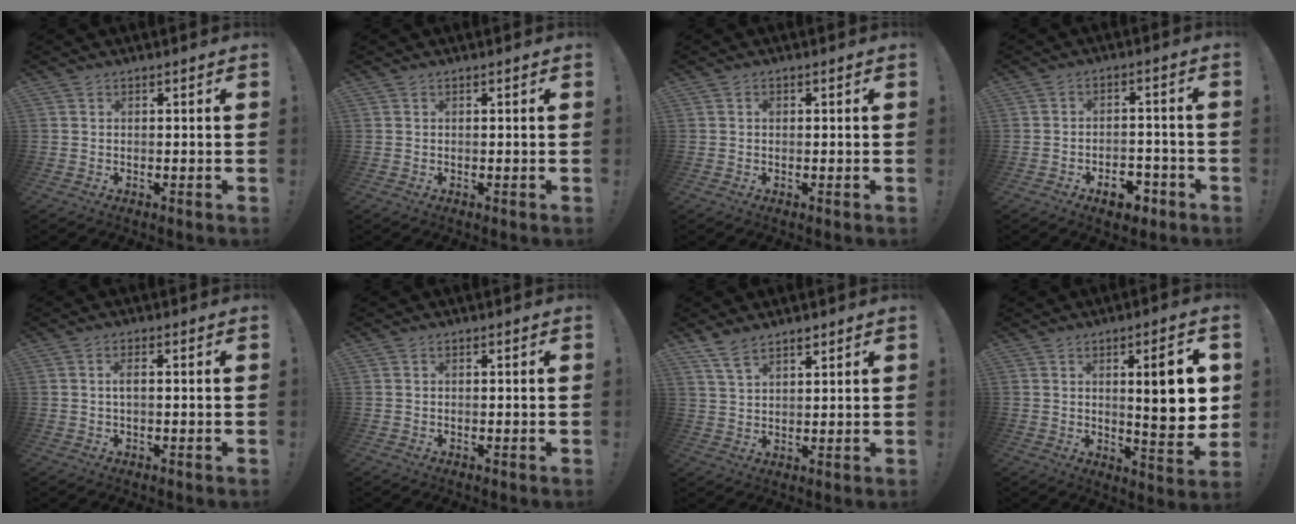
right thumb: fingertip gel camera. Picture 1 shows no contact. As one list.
[{"total": 0.0}, {"total": 0.5, "force": [0.1, 0.5, 0.2], "torque": [0.003, 0.000, 0.001]}, {"total": 7.2, "force": [-4.4, 4.2, 3.8], "torque": [-0.033, 0.032, -0.073]}, {"total": 2.2, "force": [0.1, 0.5, 2.2], "torque": [-0.034, 0.002, -0.002]}, {"total": 0.0}, {"total": 6.0, "force": [4.6, 2.4, 3.1], "torque": [-0.059, -0.022, 0.086]}, {"total": 13.3, "force": [2.3, 3.0, 12.8], "torque": [-0.163, -0.015, 0.027]}]